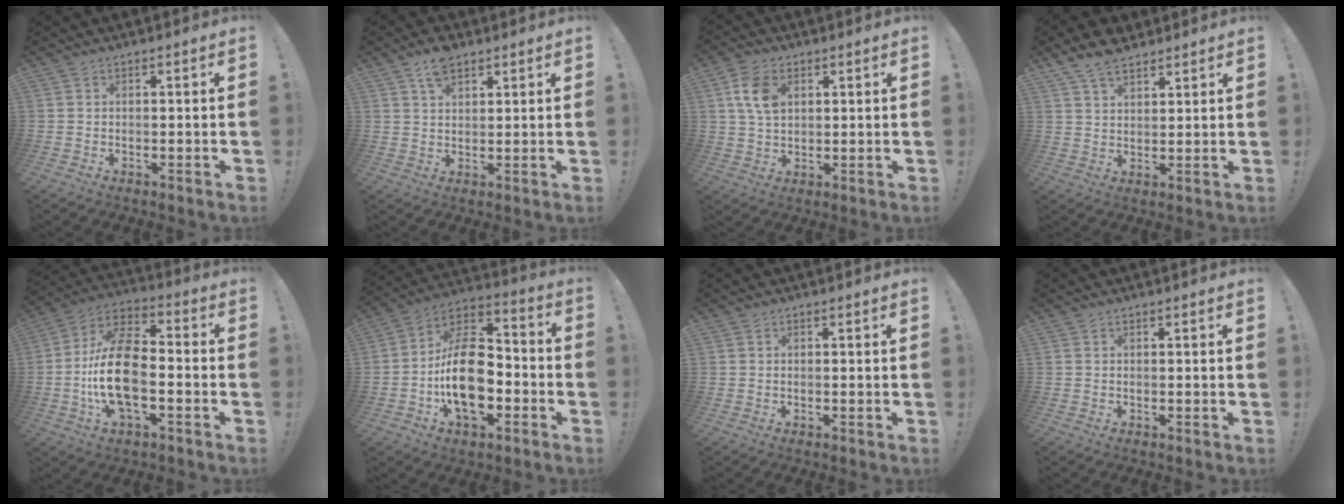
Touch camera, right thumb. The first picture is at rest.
{"total": 6.1, "force": [4.0, 3.3, 3.3], "torque": [-0.057, -0.011, 0.074]}
{"total": 9.1, "force": [3.1, 6.2, 5.9], "torque": [-0.105, 0.004, 0.060]}
{"total": 7.5, "force": [5.9, 3.5, 3.1], "torque": [-0.057, -0.025, 0.112]}
{"total": 18.3, "force": [-3.9, 9.6, 15.1], "torque": [-0.292, 0.023, -0.063]}
{"total": 19.9, "force": [-4.7, 12.1, 15.0], "torque": [-0.268, 0.033, -0.072]}
{"total": 0.0}
{"total": 0.0}